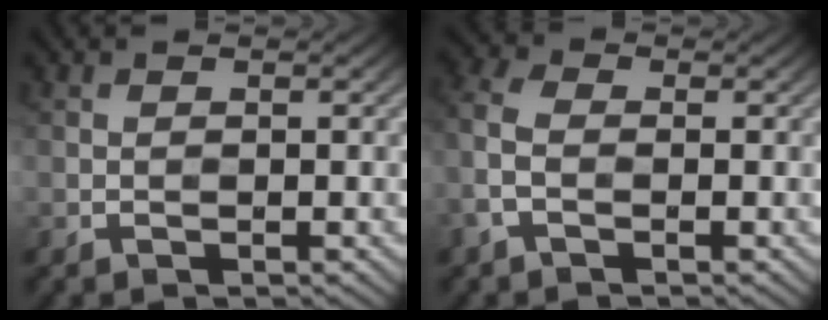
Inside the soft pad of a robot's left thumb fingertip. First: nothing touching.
{"total": 4.1, "force": [-1.4, 2.4, 3.0], "torque": [-0.093, 0.003, -0.044]}